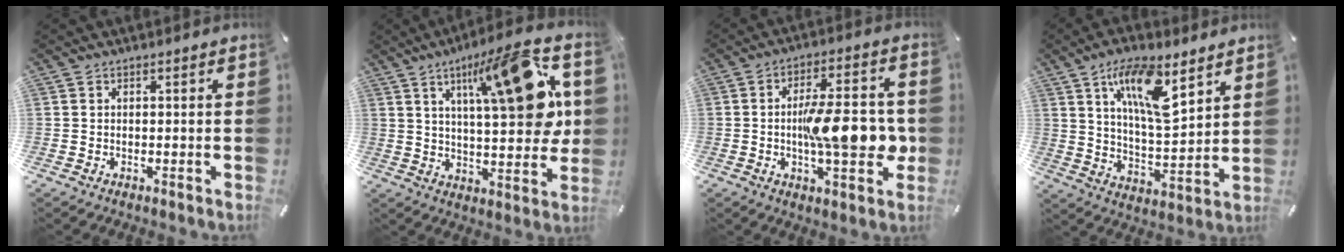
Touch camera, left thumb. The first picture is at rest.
{"total": 21.5, "force": [8.4, 6.9, 18.5], "torque": [-0.254, -0.036, 0.117]}
{"total": 14.8, "force": [-1.0, 5.7, 13.6], "torque": [-0.173, -0.001, -0.015]}
{"total": 13.9, "force": [8.4, 4.6, 10.1], "torque": [-0.182, -0.032, 0.144]}